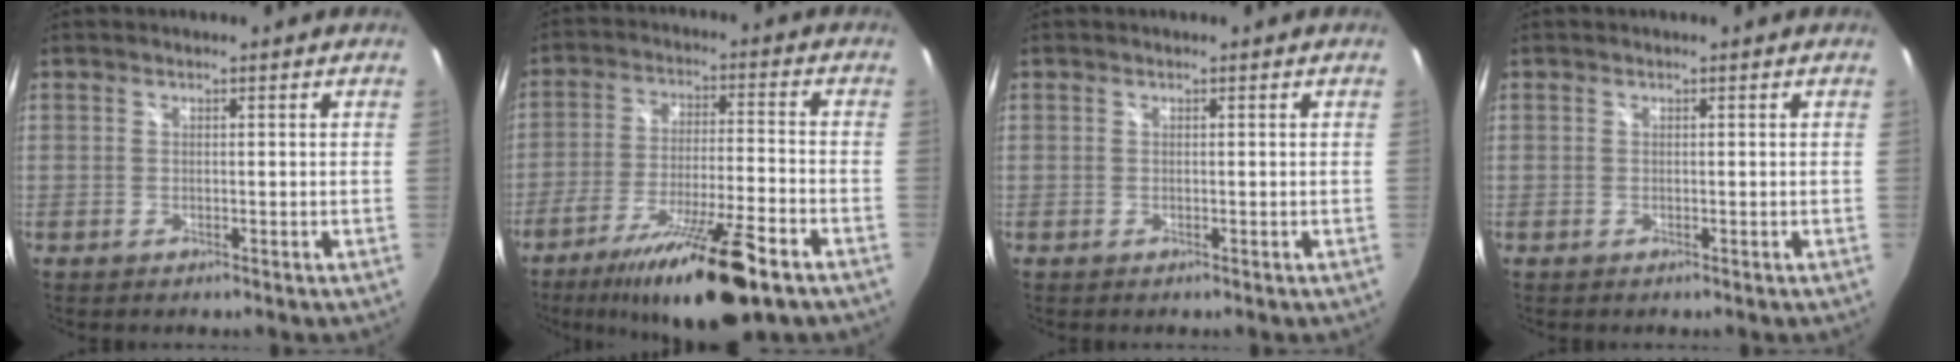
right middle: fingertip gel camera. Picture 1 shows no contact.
{"total": 18.0, "force": [-12.4, 2.3, 12.9], "torque": [-0.234, -0.034, -0.203]}
{"total": 0.0}
{"total": 0.0}